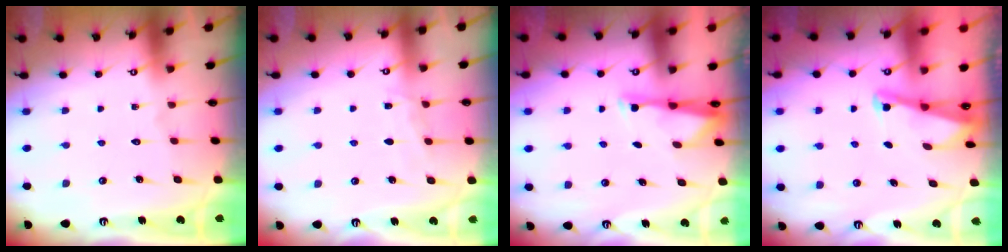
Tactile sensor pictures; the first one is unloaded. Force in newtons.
{"total": 4.2, "press": 4.2, "slide": 0.5}
{"total": 3.1, "press": 3.0, "slide": 0.6}
{"total": 2.0, "press": 2.0, "slide": 0.3}